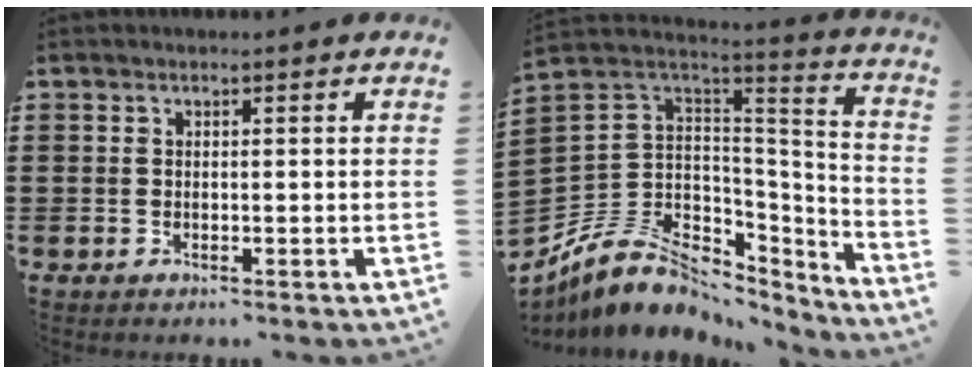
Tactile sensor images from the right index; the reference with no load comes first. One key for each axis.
{"total": 9.6, "fx": -5.1, "fy": 7.1, "fz": 4.0, "tx": -0.108, "ty": -0.001, "tz": -0.094}